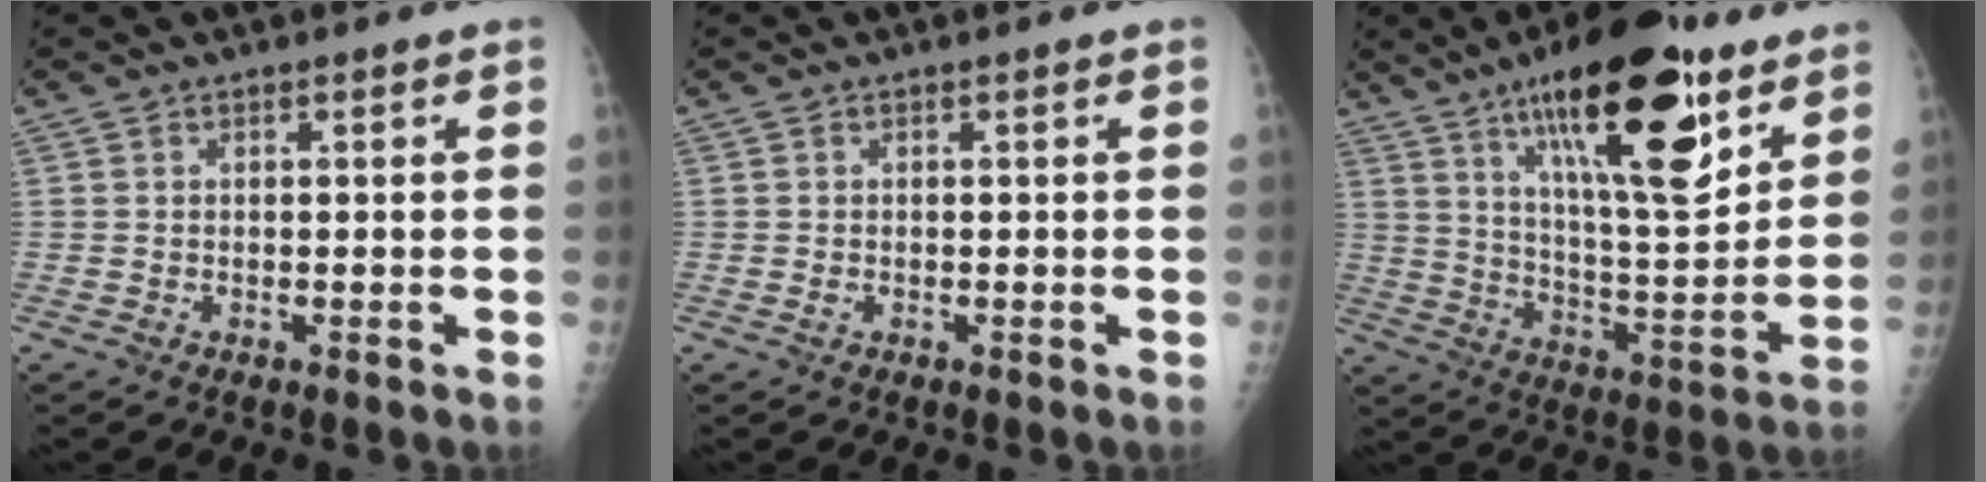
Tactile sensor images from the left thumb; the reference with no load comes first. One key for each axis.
{"total": 0.6, "fx": -0.1, "fy": 0.5, "fz": 0.4, "tx": -0.007, "ty": -0.001, "tz": -0.002}
{"total": 24.2, "fx": 13.5, "fy": 7.7, "fz": 18.5, "tx": -0.263, "ty": -0.060, "tz": 0.223}